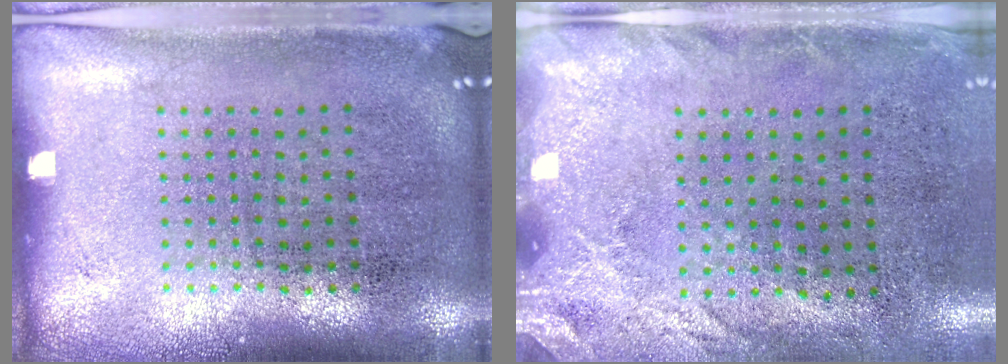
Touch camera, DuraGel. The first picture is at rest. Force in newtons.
{"total": 2.5, "press": 1.9, "slide": 1.6}